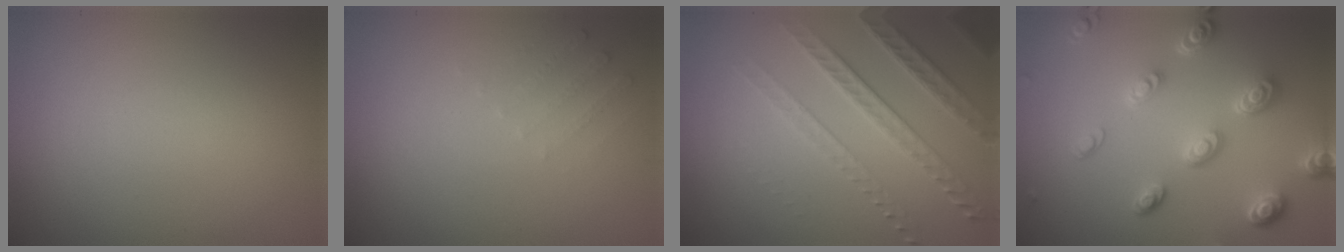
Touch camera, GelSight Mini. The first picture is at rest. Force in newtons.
{"total": 1.3, "press": 1.3, "slide": 0.4}
{"total": 3.5, "press": 3.1, "slide": 1.6}
{"total": 5.0, "press": 3.7, "slide": 3.3}